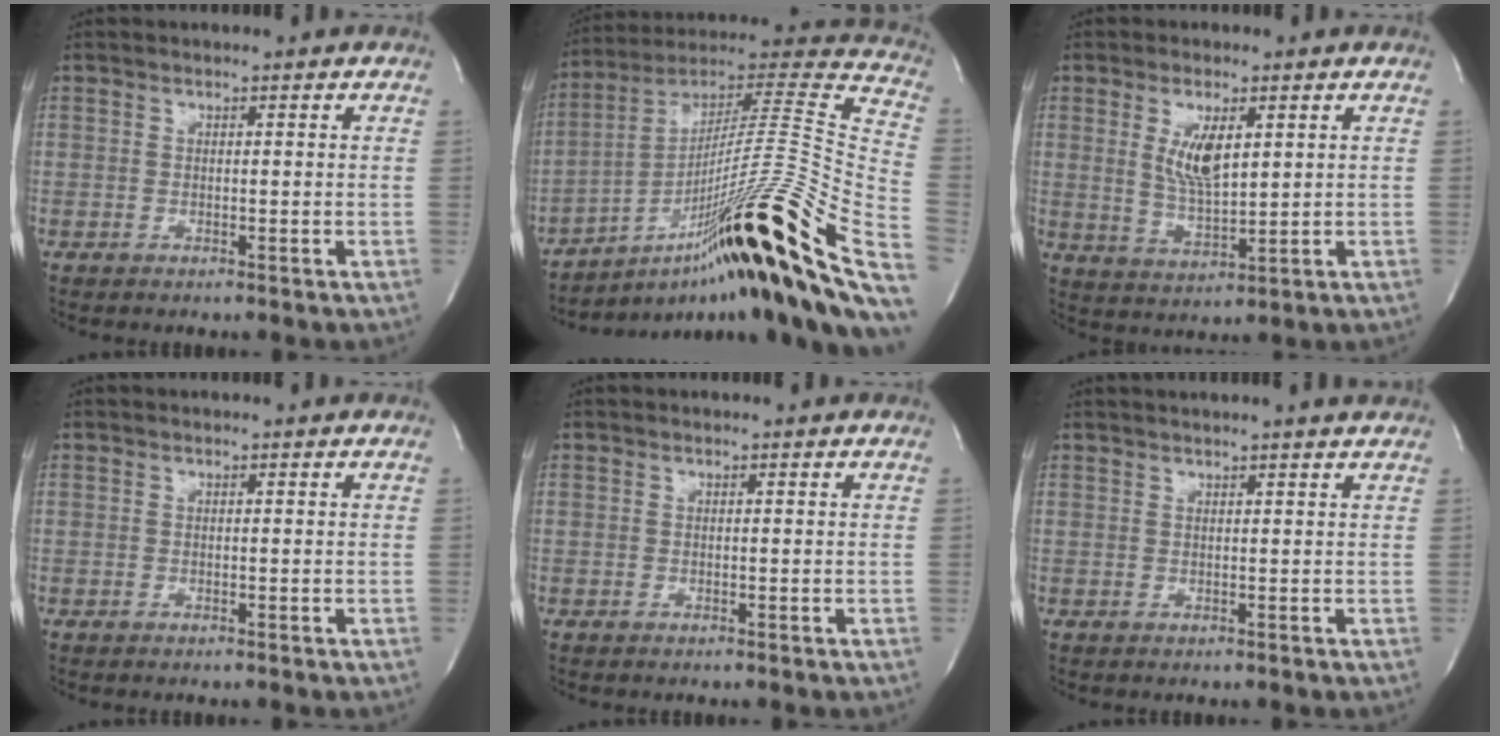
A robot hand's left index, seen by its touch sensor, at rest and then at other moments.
{"total": 35.6, "force": [-13.3, 2.2, 33.0], "torque": [-0.421, -0.006, -0.217]}
{"total": 6.3, "force": [1.8, 1.9, 5.7], "torque": [-0.112, -0.006, 0.042]}
{"total": 0.0}
{"total": 0.0}
{"total": 5.7, "force": [5.2, -0.7, 2.4], "torque": [-0.035, 0.020, 0.054]}